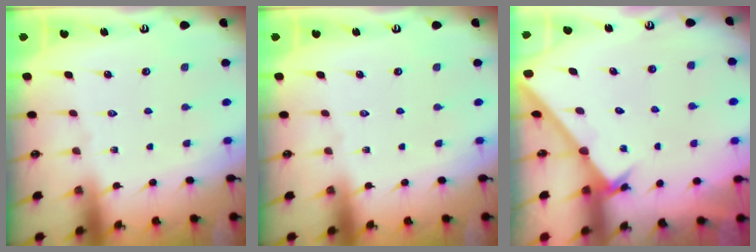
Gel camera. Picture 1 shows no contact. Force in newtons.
{"total": 0.0}
{"total": 1.9, "press": 1.9, "slide": 0.2}